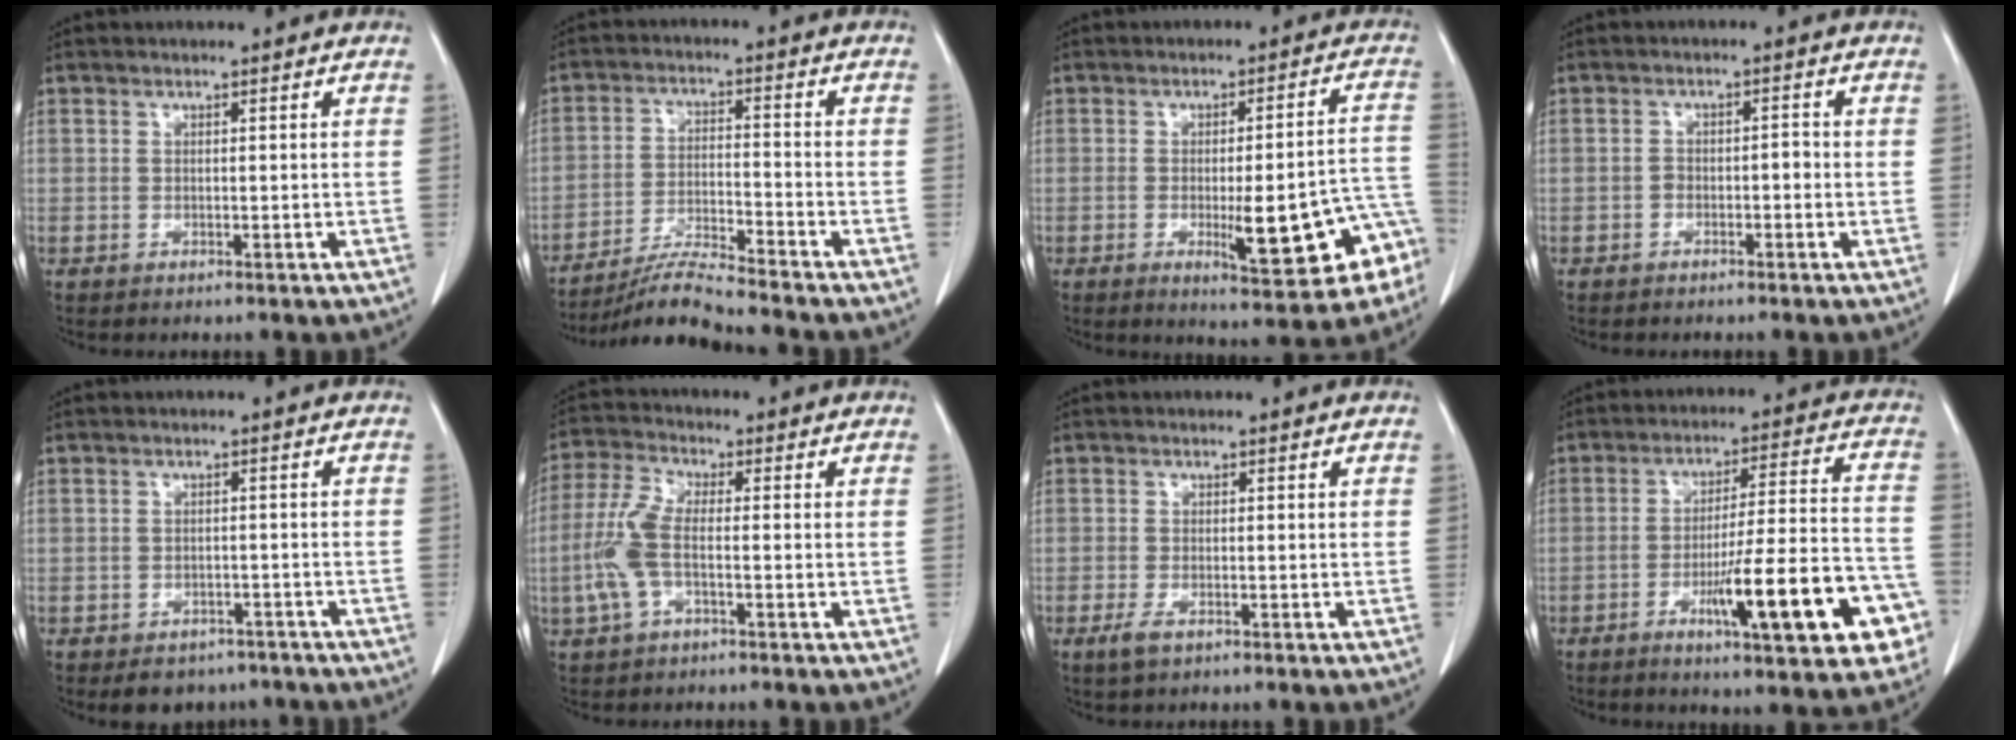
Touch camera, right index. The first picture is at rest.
{"total": 8.0, "force": [-7.5, -1.6, 2.3], "torque": [-0.043, -0.015, -0.137]}
{"total": 14.3, "force": [-5.1, 2.4, 13.1], "torque": [-0.114, 0.023, -0.053]}
{"total": 2.1, "force": [-0.8, 1.1, 1.5], "torque": [-0.021, 0.011, -0.011]}
{"total": 5.7, "force": [-4.6, 3.3, 0.7], "torque": [0.008, 0.014, -0.060]}
{"total": 8.7, "force": [-2.5, 1.3, 8.2], "torque": [-0.206, 0.011, -0.059]}
{"total": 2.1, "force": [-1.2, 0.8, 1.6], "torque": [-0.037, -0.002, -0.019]}
{"total": 17.3, "force": [-6.9, 2.2, 15.7], "torque": [-0.195, 0.017, -0.090]}